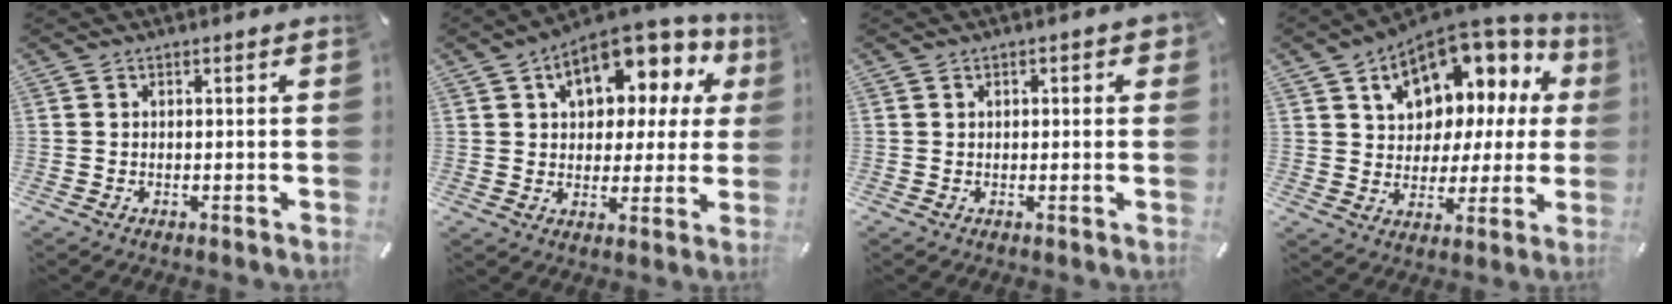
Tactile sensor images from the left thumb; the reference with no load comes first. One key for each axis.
{"total": 13.4, "fx": 6.5, "fy": 8.5, "fz": 8.0, "tx": -0.120, "ty": -0.037, "tz": 0.113}
{"total": 1.4, "fx": 0.4, "fy": 0.7, "fz": 1.1, "tx": -0.013, "ty": 0.002, "tz": 0.004}
{"total": 12.2, "fx": 6.3, "fy": 8.7, "fz": 5.7, "tx": -0.092, "ty": -0.046, "tz": 0.114}